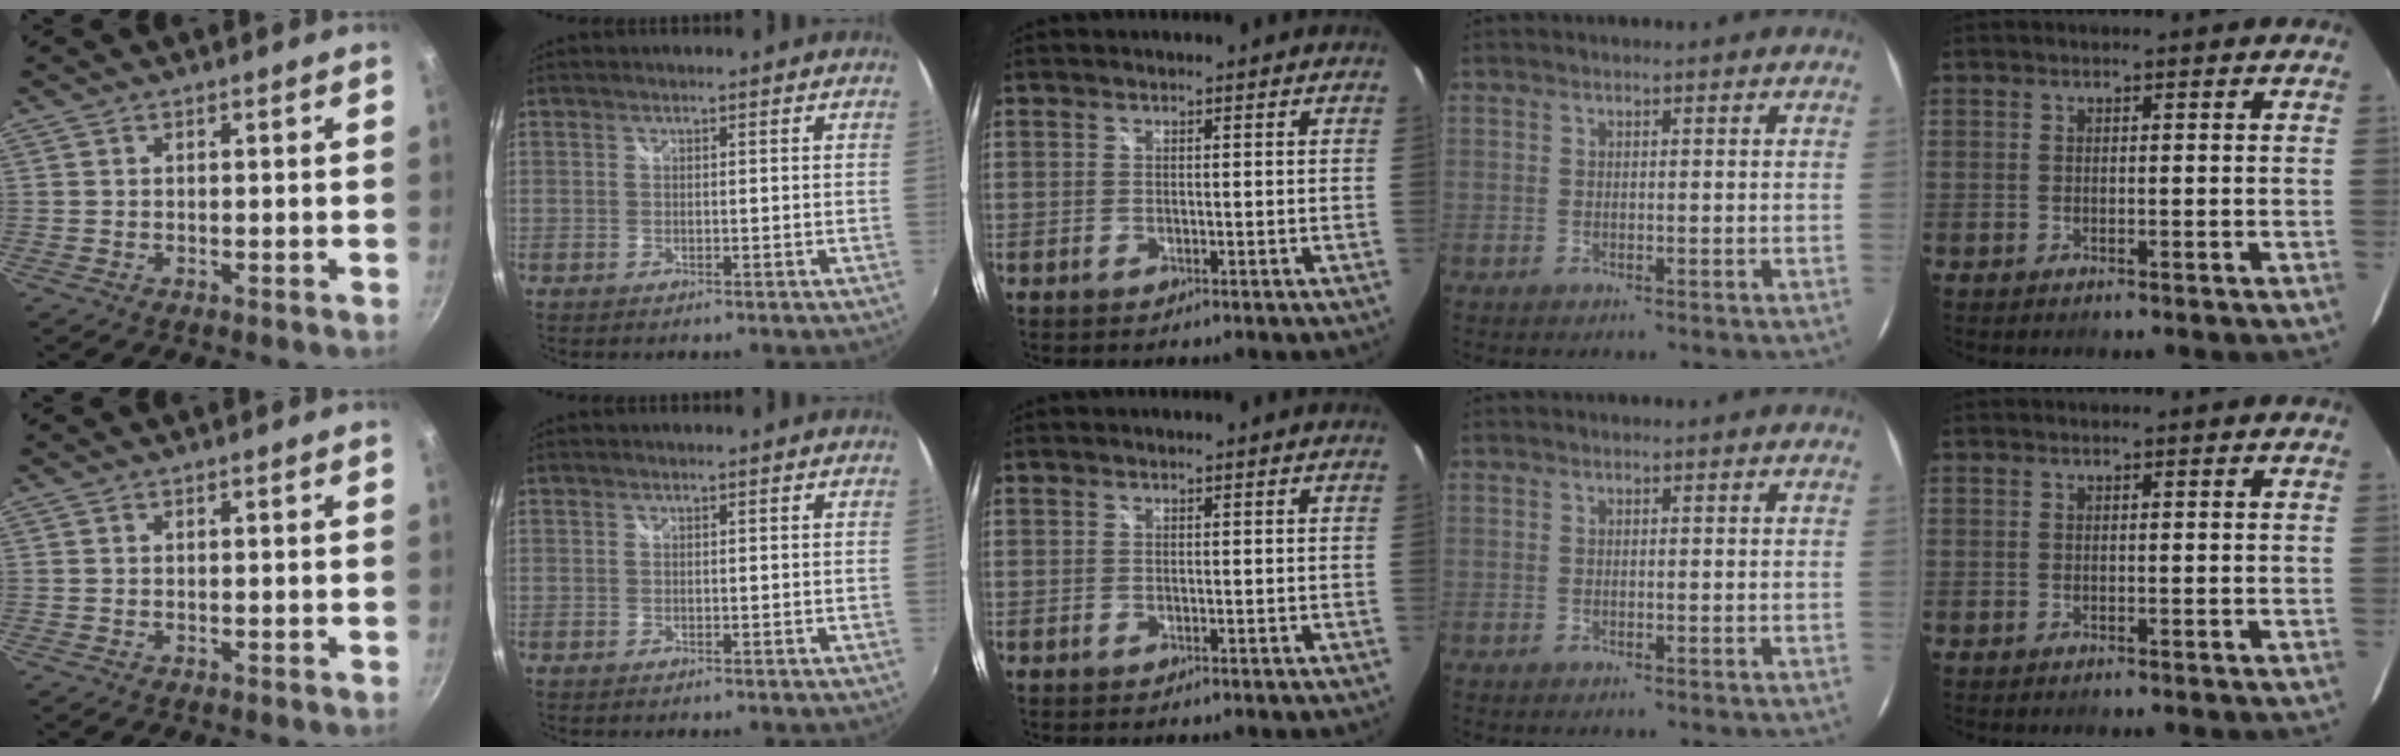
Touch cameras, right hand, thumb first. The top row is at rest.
{}